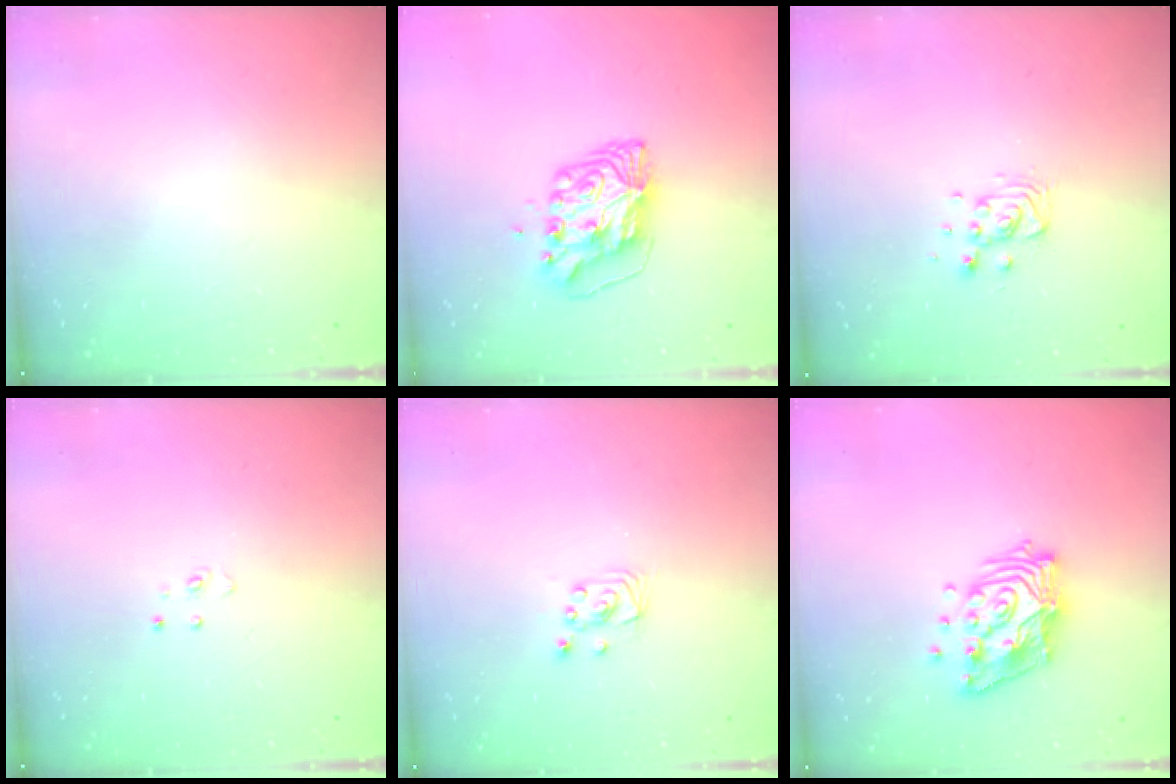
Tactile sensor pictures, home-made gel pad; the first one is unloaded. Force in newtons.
{"total": 8.6, "press": 8.5, "slide": 1.1}
{"total": 9.3, "press": 9.0, "slide": 2.3}
{"total": 3.8, "press": 3.8, "slide": 0.3}
{"total": 2.7, "press": 2.7, "slide": 0.2}
{"total": 13.9, "press": 13.8, "slide": 1.5}